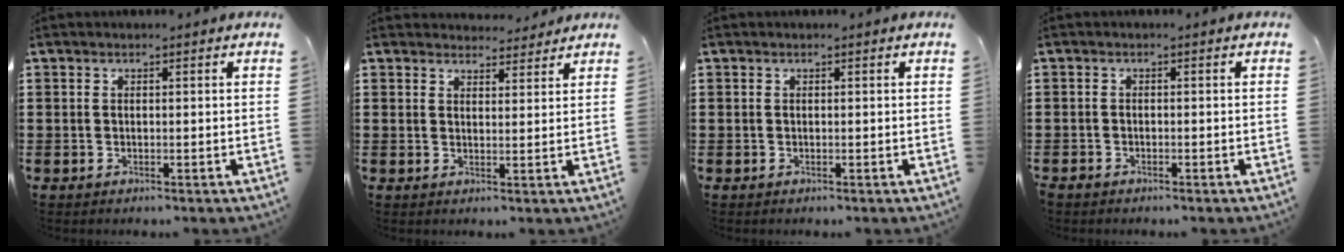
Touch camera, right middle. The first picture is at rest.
{"total": 3.1, "force": [3.0, 0.7, -0.1], "torque": [0.002, -0.009, 0.057]}
{"total": 0.0}
{"total": 0.9, "force": [-0.8, 0.3, 0.1], "torque": [-0.004, 0.000, -0.017]}